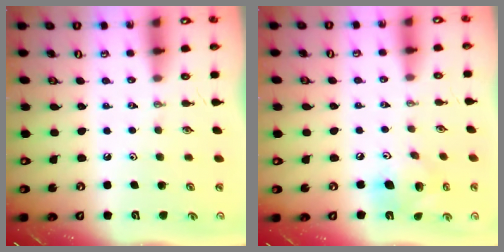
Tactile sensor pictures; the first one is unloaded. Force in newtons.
{"total": 12.8, "press": 12.4, "slide": 2.8}